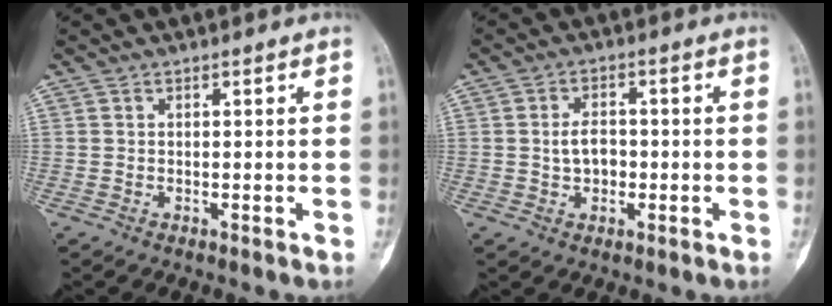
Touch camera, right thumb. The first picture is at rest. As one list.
[{"total": 4.3, "force": [-0.4, 2.9, 3.1], "torque": [-0.039, 0.008, -0.009]}]